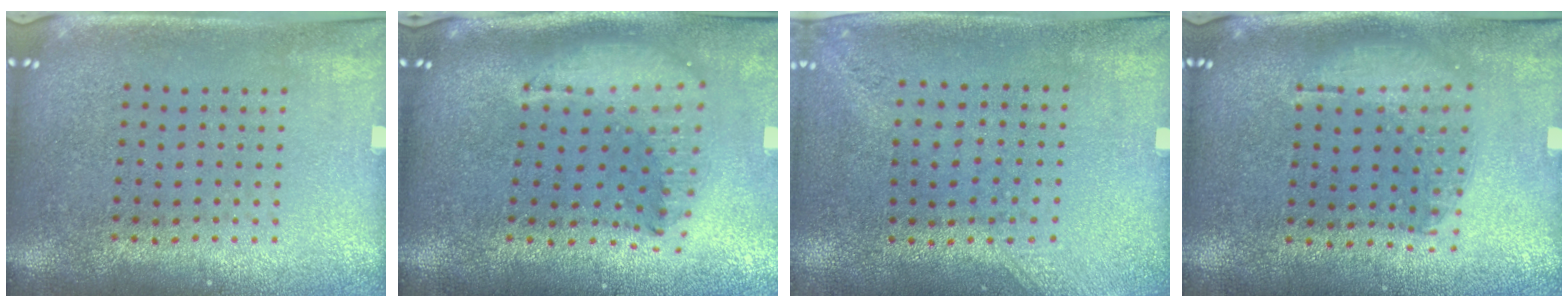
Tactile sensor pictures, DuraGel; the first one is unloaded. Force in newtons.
{"total": 1.8, "press": 1.5, "slide": 0.9}
{"total": 1.4, "press": 1.1, "slide": 0.9}
{"total": 1.1, "press": 1.0, "slide": 0.4}